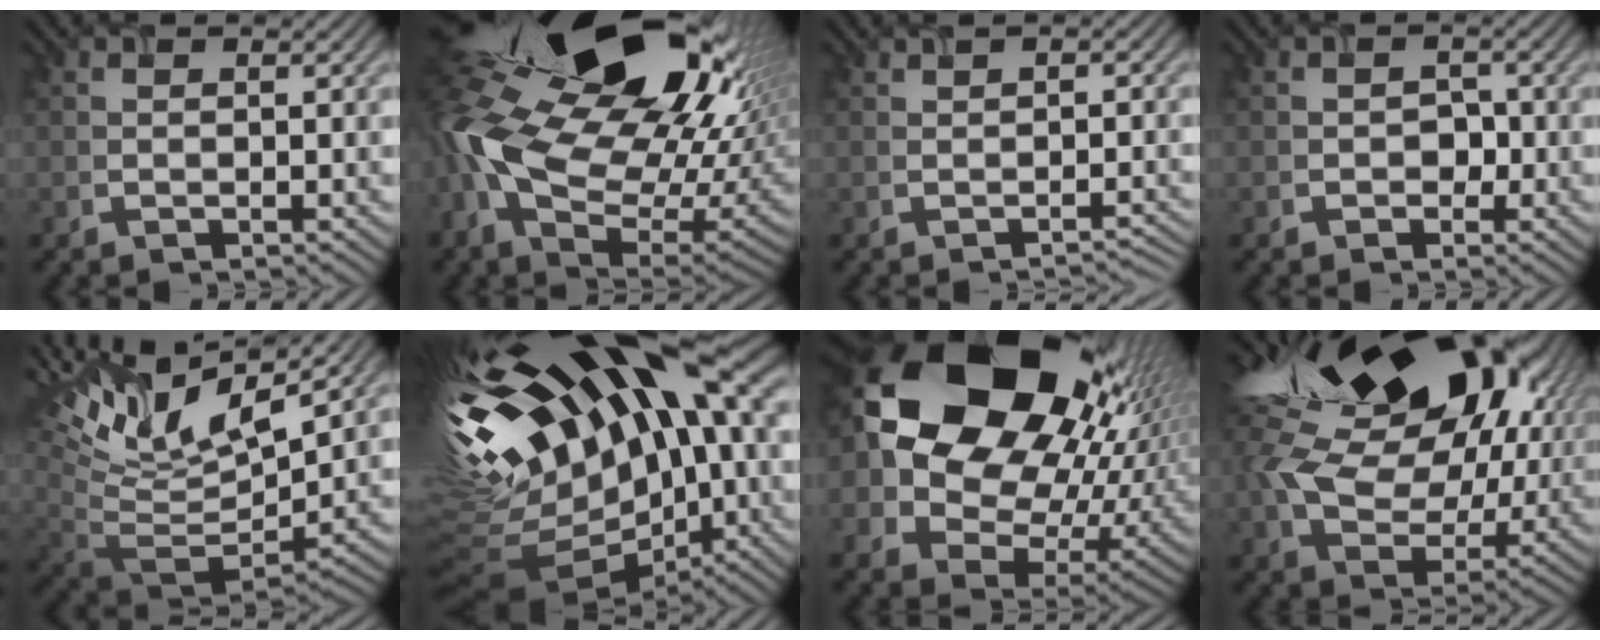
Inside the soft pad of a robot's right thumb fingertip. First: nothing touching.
{"total": 21.9, "force": [5.8, 12.7, 16.8], "torque": [-0.354, -0.037, 0.126]}
{"total": 1.4, "force": [-0.8, 0.3, 1.1], "torque": [-0.015, 0.004, -0.011]}
{"total": 1.4, "force": [-0.4, 1.2, 0.6], "torque": [-0.007, 0.000, -0.009]}
{"total": 14.3, "force": [7.8, 5.3, 10.7], "torque": [-0.232, 0.013, 0.145]}
{"total": 21.2, "force": [2.6, 10.4, 18.3], "torque": [-0.347, -0.031, 0.052]}
{"total": 21.3, "force": [5.6, 15.3, 13.8], "torque": [-0.295, -0.003, 0.117]}
{"total": 21.9, "force": [6.3, 14.3, 15.3], "torque": [-0.312, -0.011, 0.129]}